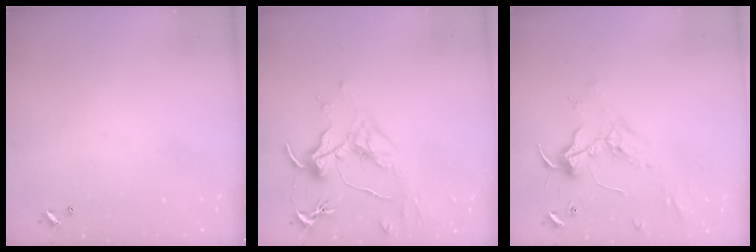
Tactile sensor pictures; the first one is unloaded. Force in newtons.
{"total": 1.6, "press": 1.4, "slide": 0.7}
{"total": 2.4, "press": 2.3, "slide": 0.8}